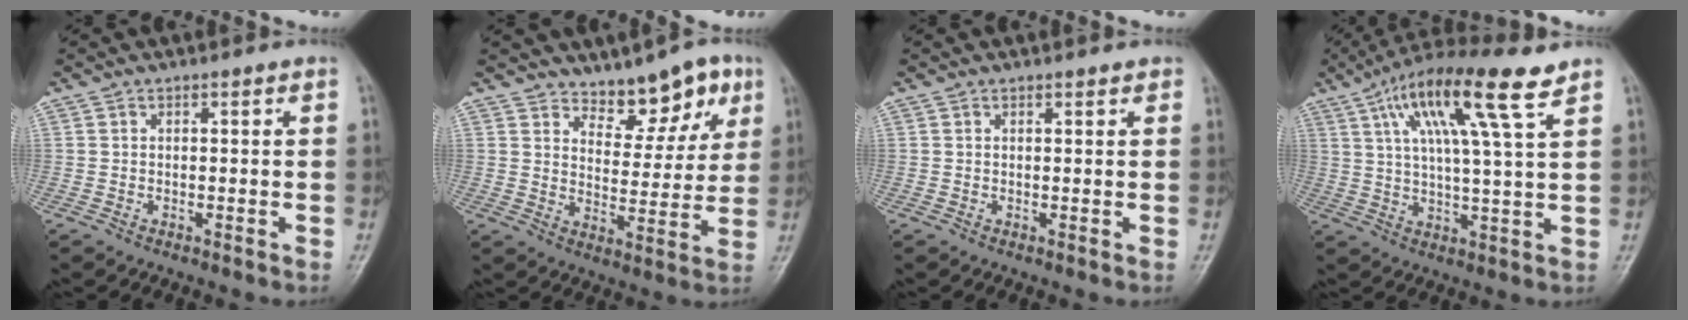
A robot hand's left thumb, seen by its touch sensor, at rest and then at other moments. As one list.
[{"total": 9.3, "force": [6.4, 4.6, 4.9], "torque": [-0.026, -0.044, 0.098]}, {"total": 0.8, "force": [0.7, 0.4, 0.3], "torque": [-0.002, -0.003, 0.007]}, {"total": 15.3, "force": [8.1, 1.8, 12.9], "torque": [-0.228, -0.006, 0.136]}]